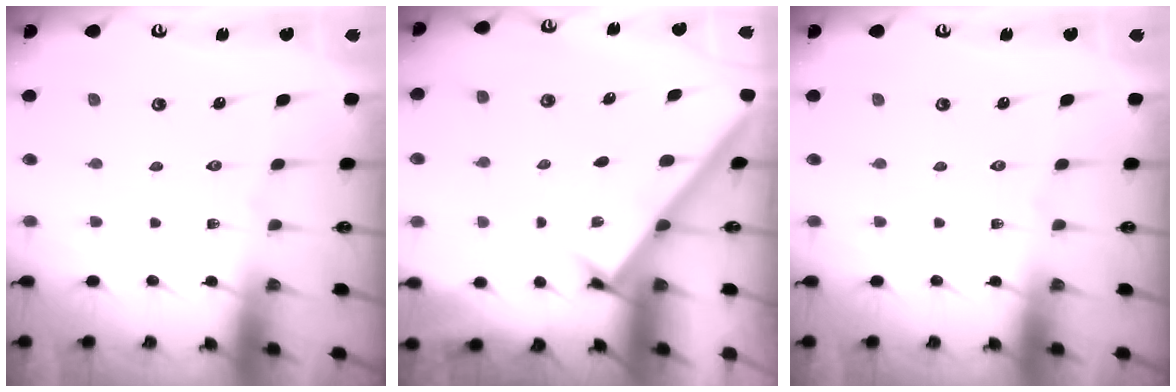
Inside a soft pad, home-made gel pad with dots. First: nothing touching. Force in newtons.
{"total": 2.6, "press": 2.6, "slide": 0.4}
{"total": 0.0}